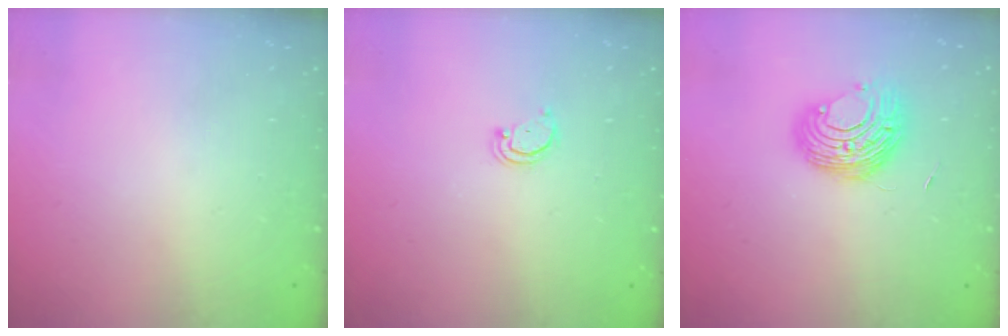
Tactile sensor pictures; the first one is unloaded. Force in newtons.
{"total": 2.1, "press": 2.1, "slide": 0.2}
{"total": 10.0, "press": 10.0, "slide": 0.5}